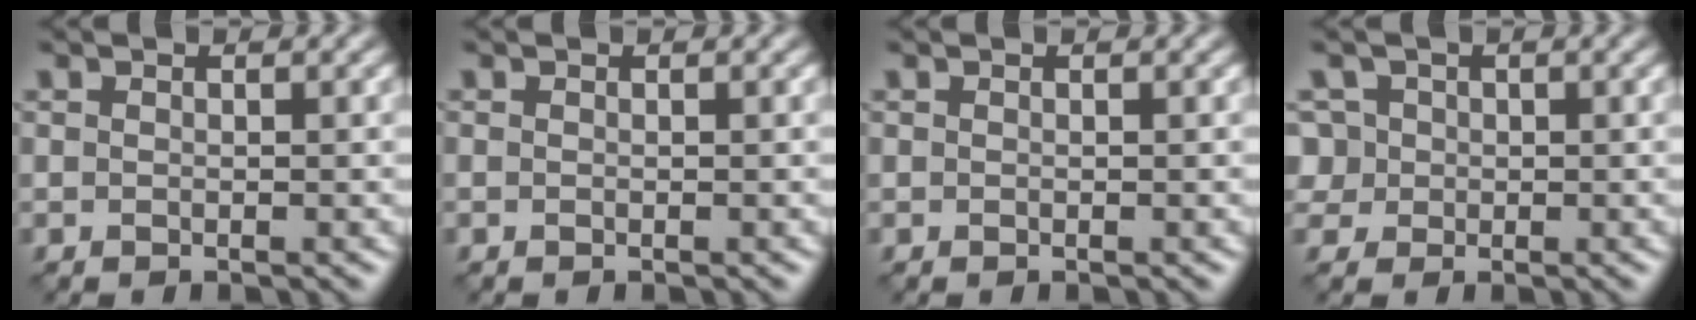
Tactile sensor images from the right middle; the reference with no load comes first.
{"total": 0.0}
{"total": 0.0}
{"total": 3.6, "force": [0.7, 3.3, 1.3], "torque": [-0.022, 0.023, 0.008]}